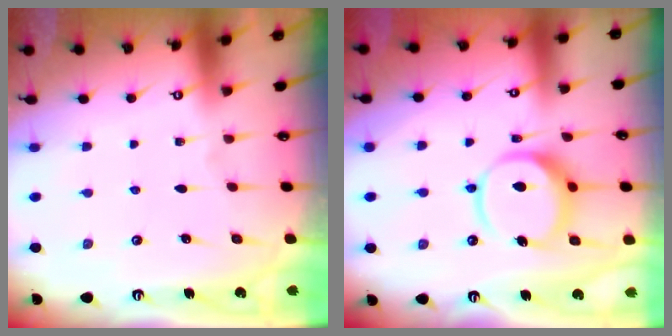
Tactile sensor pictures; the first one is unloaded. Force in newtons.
{"total": 11.2, "press": 11.1, "slide": 1.3}